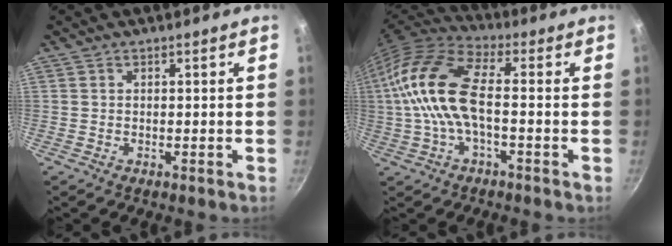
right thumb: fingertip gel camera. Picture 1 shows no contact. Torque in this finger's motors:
{"motor_torque": [-0.57, 1.65, 1.77, -0.35, 0.29]}